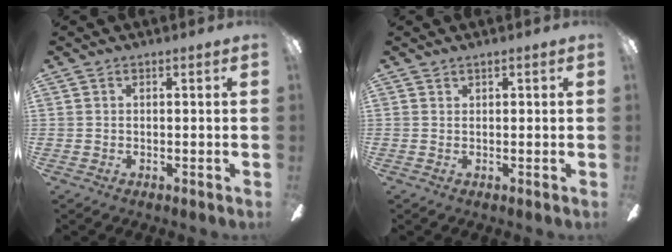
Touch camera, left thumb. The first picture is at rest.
{"total": 0.6, "force": [0.5, 0.0, 0.4], "torque": [-0.009, -0.001, 0.009]}